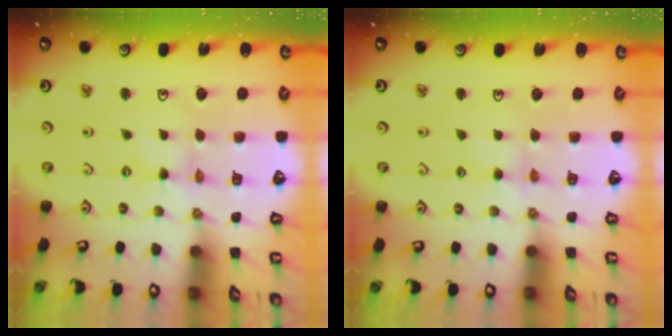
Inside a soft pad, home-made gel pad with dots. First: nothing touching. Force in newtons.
{"total": 2.8, "press": 2.8, "slide": 0.4}